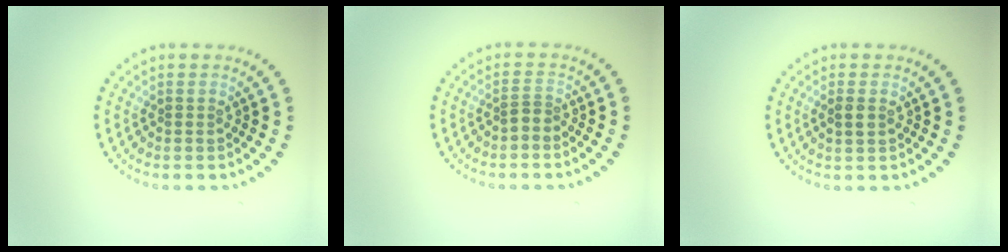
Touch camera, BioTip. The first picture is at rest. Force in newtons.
{"total": 1.0, "press": 0.6, "slide": 0.8}
{"total": 1.3, "press": 1.3, "slide": 0.2}